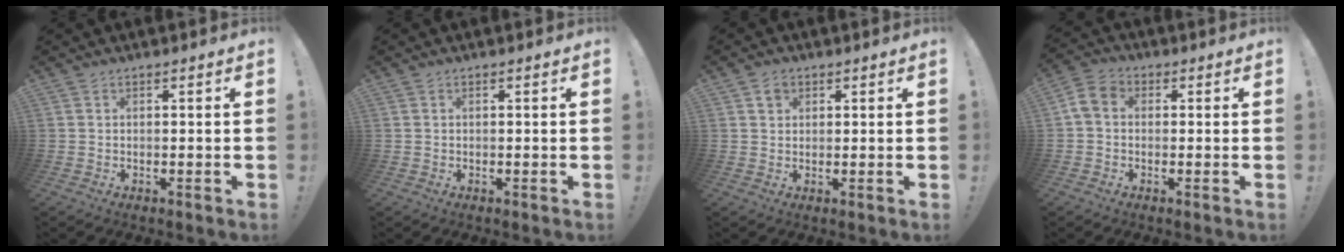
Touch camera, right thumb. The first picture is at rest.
{"total": 0.0}
{"total": 2.7, "force": [1.4, 2.2, 0.8], "torque": [-0.011, -0.001, 0.025]}
{"total": 6.3, "force": [0.2, 4.8, 4.1], "torque": [-0.083, 0.014, 0.010]}